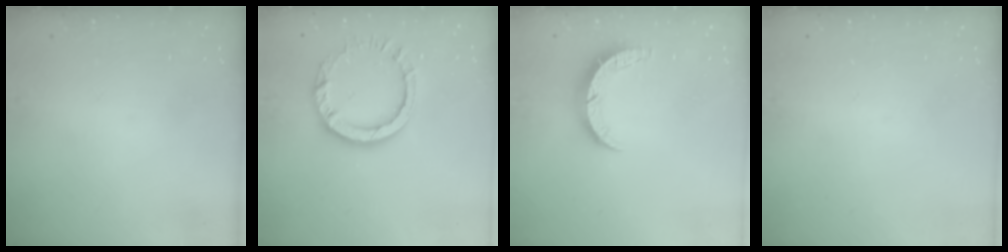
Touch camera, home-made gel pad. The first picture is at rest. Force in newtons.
{"total": 8.7, "press": 8.6, "slide": 0.7}
{"total": 6.0, "press": 6.0, "slide": 0.4}
{"total": 0.0}